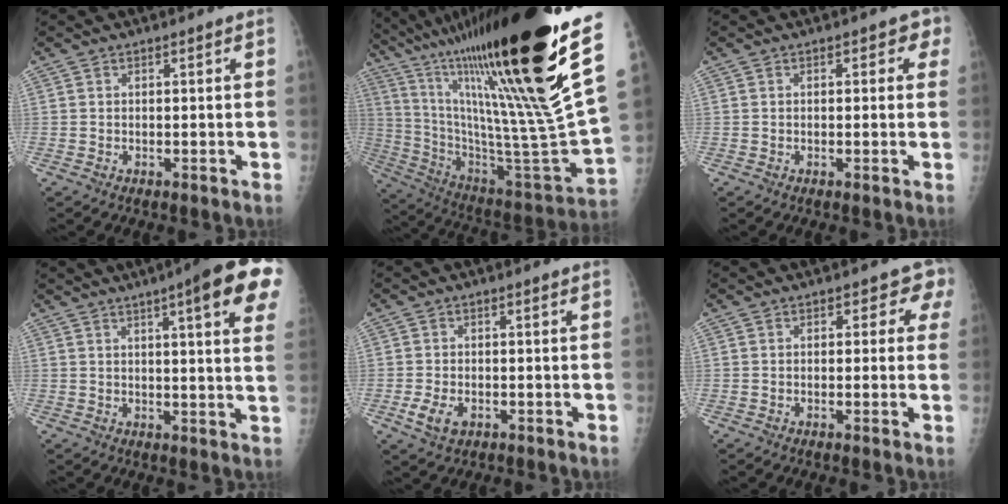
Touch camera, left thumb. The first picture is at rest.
{"total": 43.7, "force": [24.6, 7.1, 35.5], "torque": [-0.491, -0.077, 0.421]}
{"total": 2.4, "force": [0.9, 1.5, 1.6], "torque": [0.007, 0.004, 0.001]}
{"total": 14.7, "force": [7.1, 2.1, 12.7], "torque": [-0.148, -0.018, 0.081]}
{"total": 4.2, "force": [-1.5, 2.8, 2.8], "torque": [-0.049, -0.002, -0.024]}
{"total": 3.2, "force": [1.4, 2.3, 1.7], "torque": [0.018, 0.001, 0.003]}